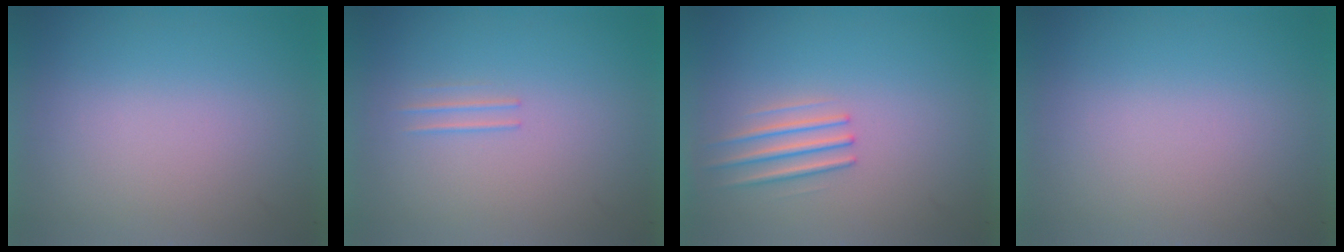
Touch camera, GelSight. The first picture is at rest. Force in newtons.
{"total": 1.2}
{"total": 2.4}
{"total": 0.0}